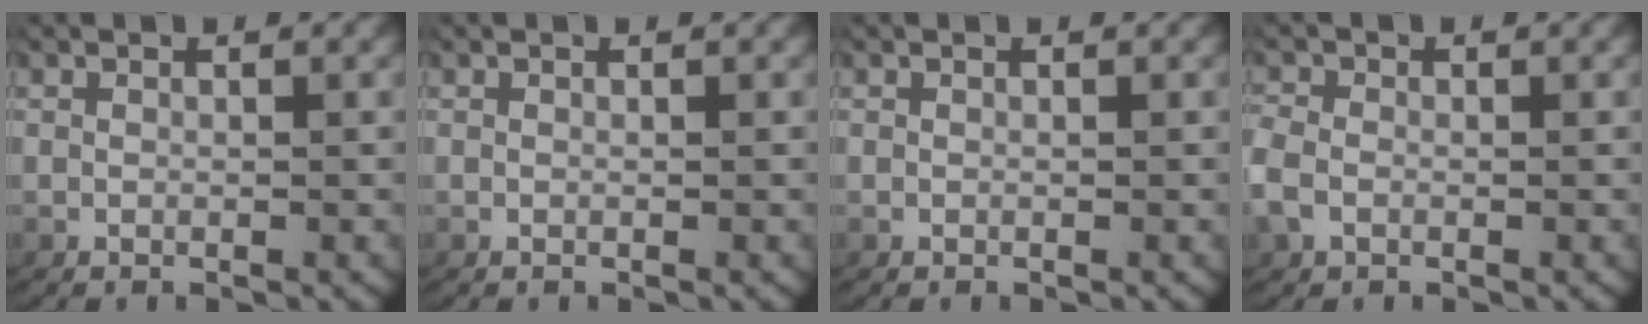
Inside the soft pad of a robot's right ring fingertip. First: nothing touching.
{"total": 0.0}
{"total": 0.0}
{"total": 2.4, "force": [-0.6, 2.0, 1.1], "torque": [-0.040, -0.005, -0.010]}